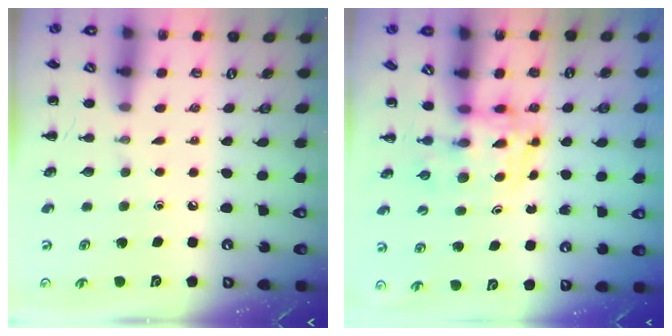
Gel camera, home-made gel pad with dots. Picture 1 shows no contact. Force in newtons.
{"total": 3.7, "press": 3.7, "slide": 0.6}